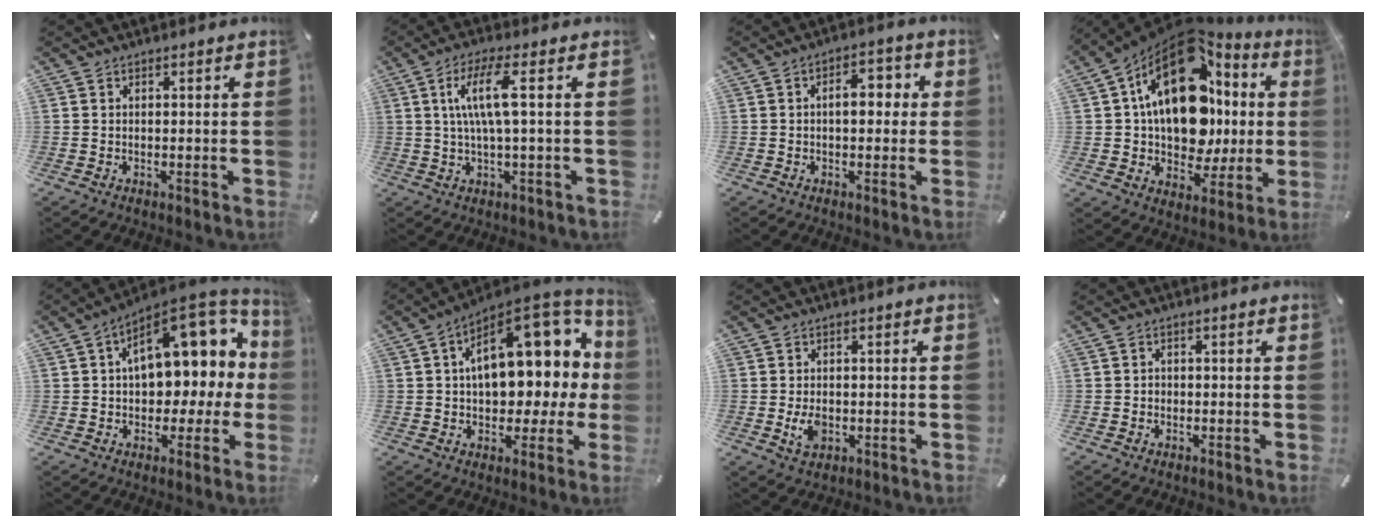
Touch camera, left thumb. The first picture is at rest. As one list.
[{"total": 9.1, "force": [1.6, 1.8, 8.8], "torque": [-0.175, 0.001, 0.023]}, {"total": 6.1, "force": [0.3, 3.6, 5.0], "torque": [-0.064, 0.004, -0.006]}, {"total": 22.3, "force": [5.5, 14.5, 16.0], "torque": [-0.260, -0.043, 0.094]}, {"total": 16.7, "force": [5.8, 9.7, 12.3], "torque": [-0.157, -0.036, 0.101]}, {"total": 19.8, "force": [5.5, 11.1, 15.4], "torque": [-0.200, -0.034, 0.093]}, {"total": 4.1, "force": [-1.0, 2.9, 2.8], "torque": [-0.069, -0.003, -0.020]}, {"total": 1.6, "force": [-0.8, 1.3, 0.4], "torque": [-0.008, 0.007, -0.019]}]